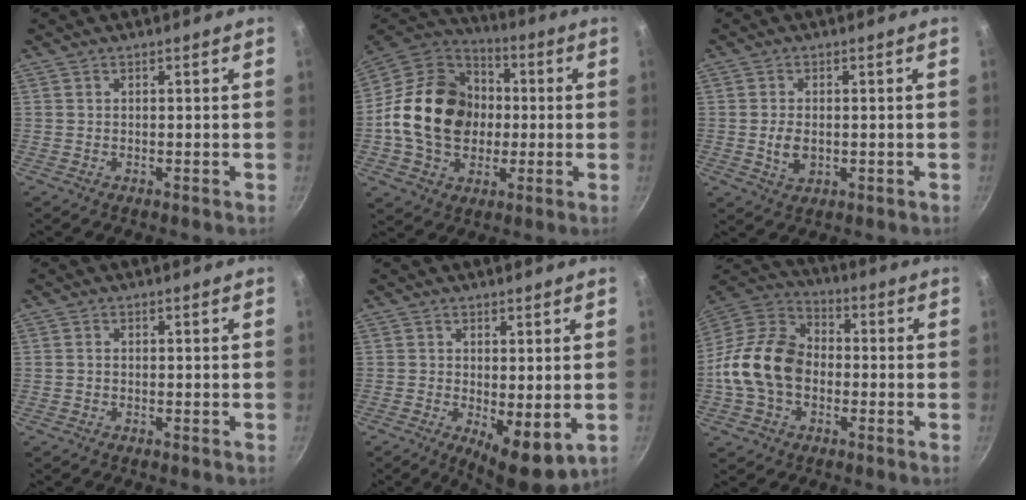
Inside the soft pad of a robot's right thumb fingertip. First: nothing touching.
{"total": 21.4, "force": [-0.4, 16.6, 13.5], "torque": [-0.204, 0.034, -0.012]}
{"total": 4.4, "force": [-0.4, 2.8, 3.3], "torque": [-0.058, 0.000, -0.002]}
{"total": 0.6, "force": [-0.1, 0.5, 0.4], "torque": [-0.006, 0.004, -0.003]}
{"total": 7.5, "force": [-0.6, 3.0, 6.9], "torque": [-0.084, -0.014, 0.002]}
{"total": 15.8, "force": [-2.3, 11.5, 10.6], "torque": [-0.171, 0.037, -0.061]}